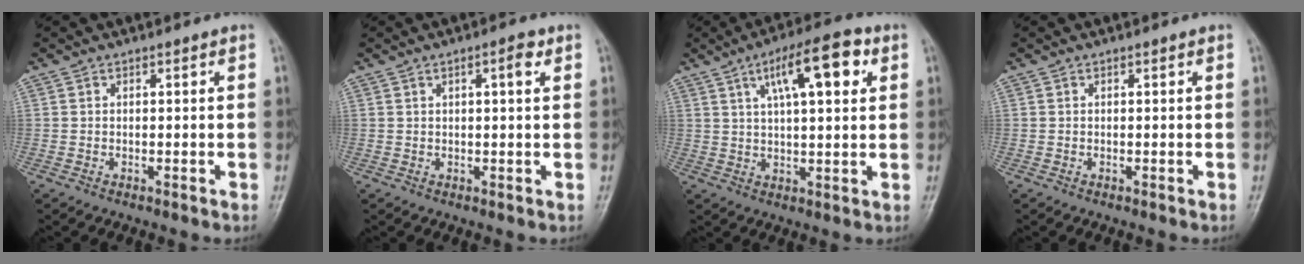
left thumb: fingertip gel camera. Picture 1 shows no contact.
{"total": 2.7, "force": [1.2, 0.6, 2.4], "torque": [-0.037, 0.001, 0.017]}
{"total": 12.6, "force": [5.1, 4.1, 10.8], "torque": [-0.155, 0.006, 0.077]}
{"total": 0.0}